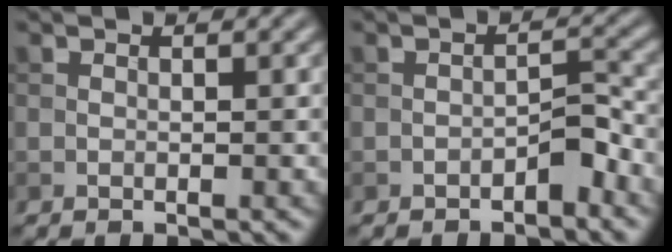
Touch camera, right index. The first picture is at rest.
{"total": 2.2, "force": [-1.4, 0.8, 1.4], "torque": [-0.019, 0.012, -0.023]}